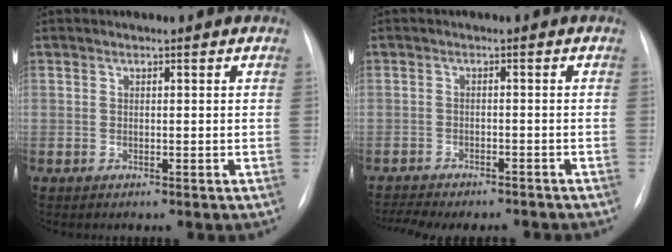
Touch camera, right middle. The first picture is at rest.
{"total": 10.4, "force": [-9.5, 2.1, 3.7], "torque": [-0.058, 0.003, -0.126]}